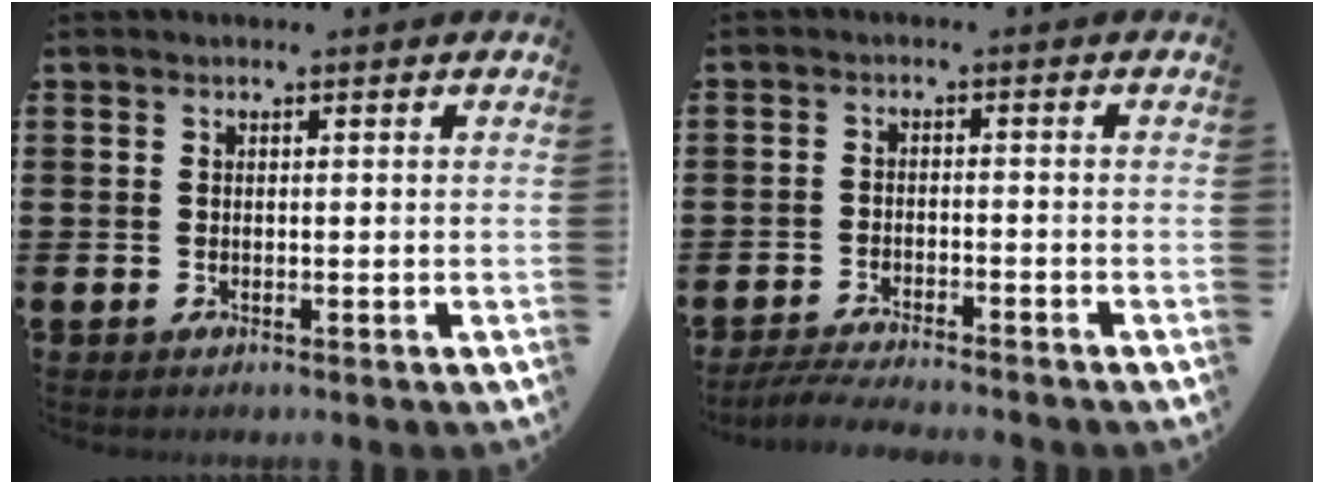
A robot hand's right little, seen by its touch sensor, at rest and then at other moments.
{"total": 2.9, "force": [-2.8, -0.1, 0.6], "torque": [-0.010, 0.002, -0.057]}